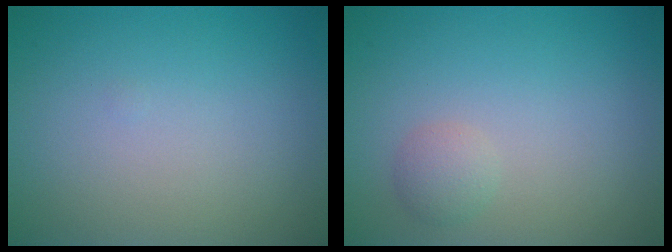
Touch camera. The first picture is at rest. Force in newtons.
{"total": 1.3, "press": 1.3, "slide": 0.1}